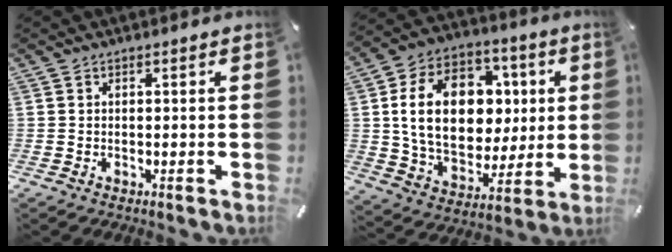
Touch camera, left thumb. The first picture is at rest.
{"total": 21.3, "force": [3.2, 15.6, 14.1], "torque": [-0.262, 0.003, 0.061]}